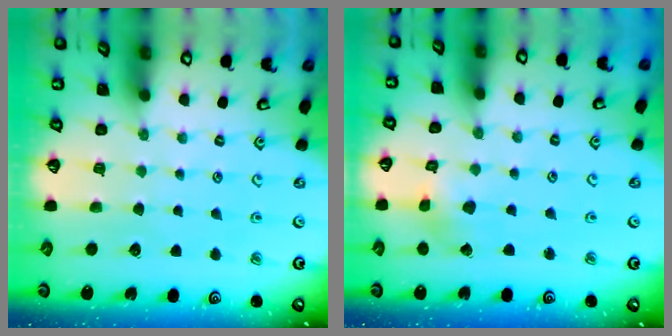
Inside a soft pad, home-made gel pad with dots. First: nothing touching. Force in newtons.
{"total": 2.6, "press": 2.5, "slide": 0.3}